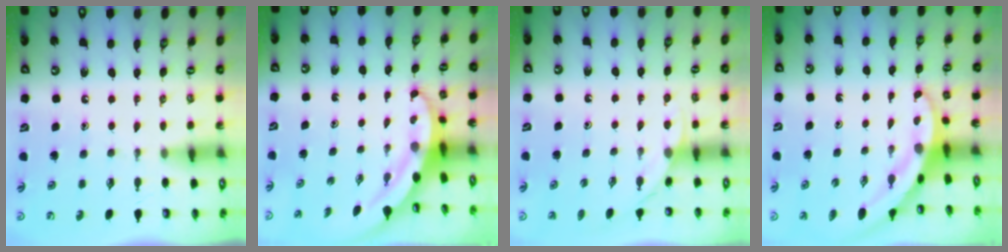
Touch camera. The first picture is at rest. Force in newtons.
{"total": 3.9, "press": 3.8, "slide": 0.5}
{"total": 3.5, "press": 3.5, "slide": 0.3}
{"total": 3.6, "press": 3.6, "slide": 0.1}